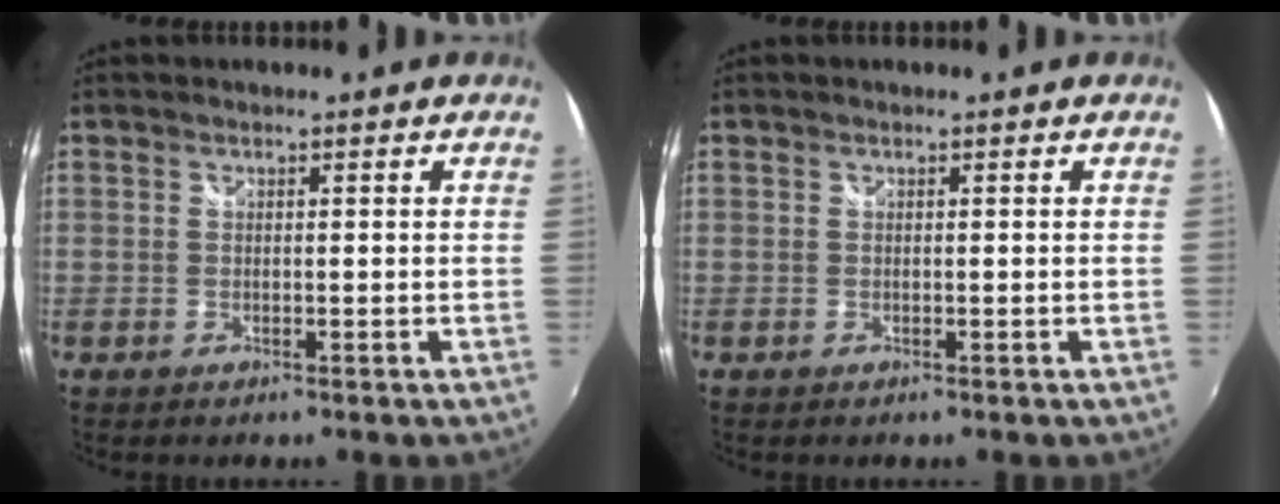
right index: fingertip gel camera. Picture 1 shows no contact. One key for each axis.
{"total": 0.0}